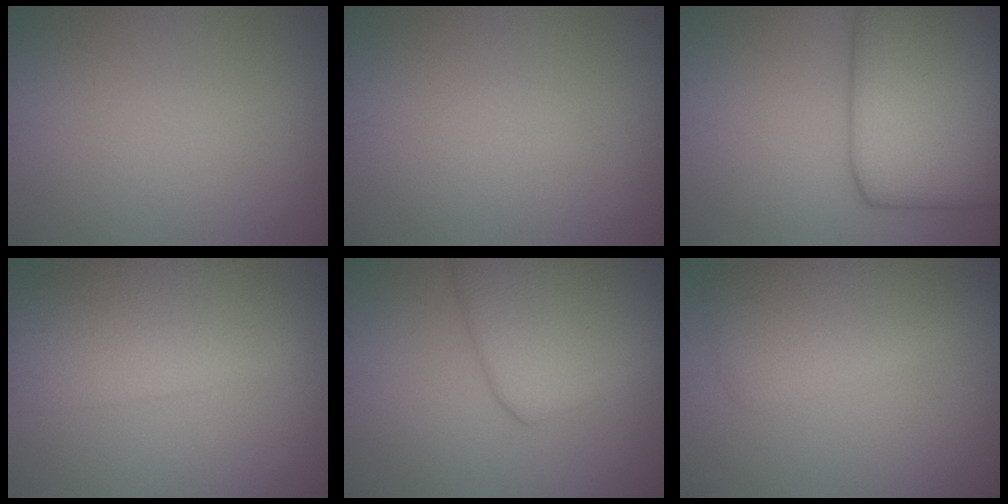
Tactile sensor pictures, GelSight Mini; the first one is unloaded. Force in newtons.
{"total": 0.0}
{"total": 13.4, "press": 13.4, "slide": 0.4}
{"total": 6.8, "press": 6.8, "slide": 0.1}
{"total": 8.1, "press": 8.0, "slide": 0.5}
{"total": 5.5, "press": 5.5, "slide": 0.2}